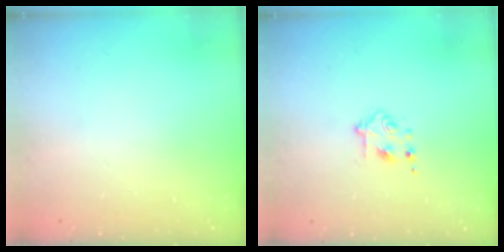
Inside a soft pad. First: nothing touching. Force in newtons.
{"total": 4.9, "press": 4.9, "slide": 0.7}